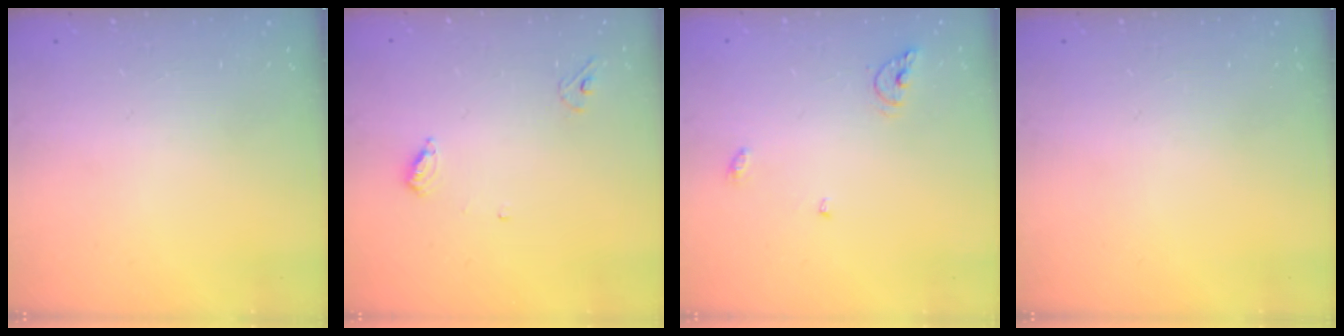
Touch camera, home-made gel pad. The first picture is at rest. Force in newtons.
{"total": 5.9, "press": 5.9, "slide": 0.6}
{"total": 5.8, "press": 5.8, "slide": 0.4}
{"total": 0.0}